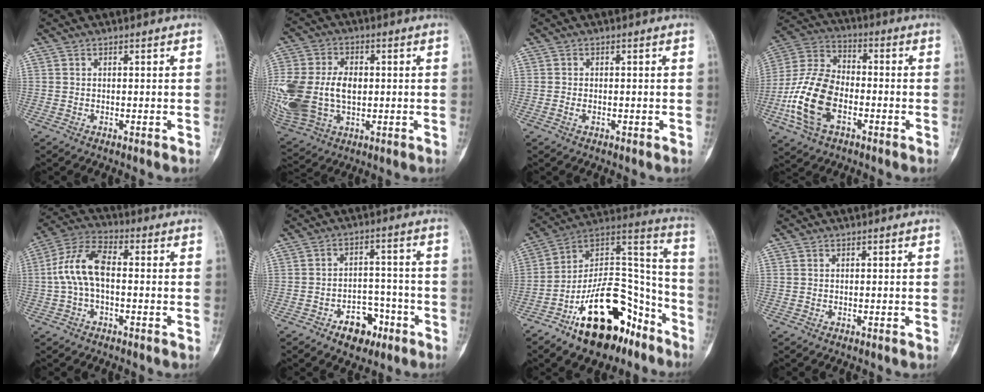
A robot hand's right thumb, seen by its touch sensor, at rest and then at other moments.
{"total": 20.9, "force": [-0.6, 14.2, 15.3], "torque": [-0.367, 0.003, 0.009]}
{"total": 1.0, "force": [-0.3, 0.8, 0.6], "torque": [-0.013, 0.003, -0.008]}
{"total": 16.1, "force": [-4.9, 9.8, 11.8], "torque": [-0.239, 0.027, -0.099]}
{"total": 9.8, "force": [-0.4, 5.1, 8.4], "torque": [-0.177, 0.035, -0.015]}
{"total": 8.0, "force": [-4.5, 5.2, 4.1], "torque": [-0.028, 0.044, -0.065]}
{"total": 24.5, "force": [-14.2, 12.4, 15.6], "torque": [-0.211, 0.113, -0.229]}
{"total": 0.0}